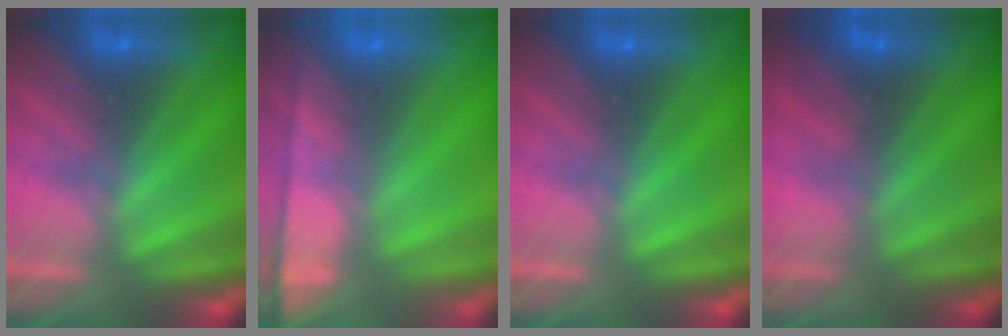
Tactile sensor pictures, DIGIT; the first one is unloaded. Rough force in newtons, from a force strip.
{"total": 8.2}
{"total": 0.0}
{"total": 3.6}